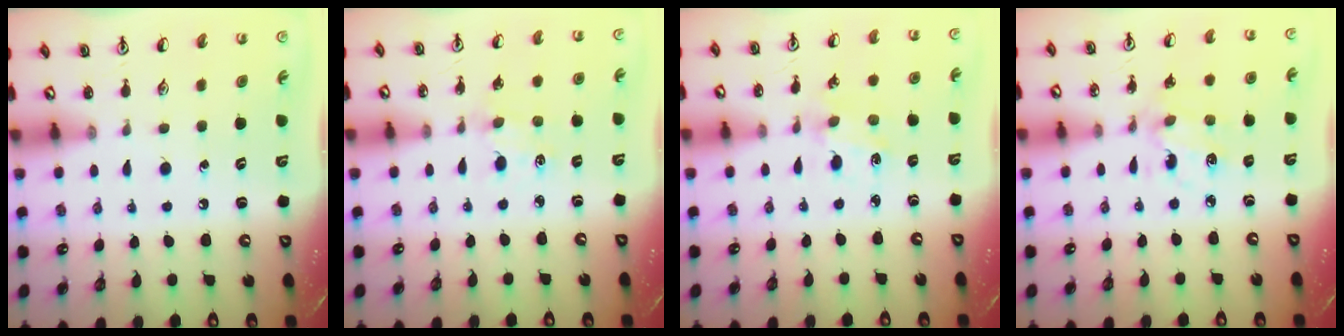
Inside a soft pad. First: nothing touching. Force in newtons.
{"total": 1.4, "press": 1.4, "slide": 0.2}
{"total": 1.3, "press": 1.3, "slide": 0.3}
{"total": 5.0, "press": 4.7, "slide": 1.7}